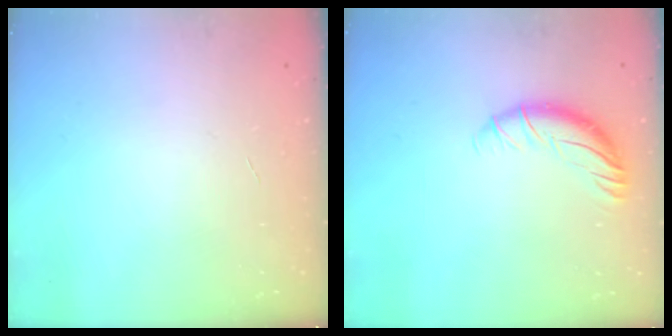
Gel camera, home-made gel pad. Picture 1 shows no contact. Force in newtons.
{"total": 9.5, "press": 9.4, "slide": 1.6}